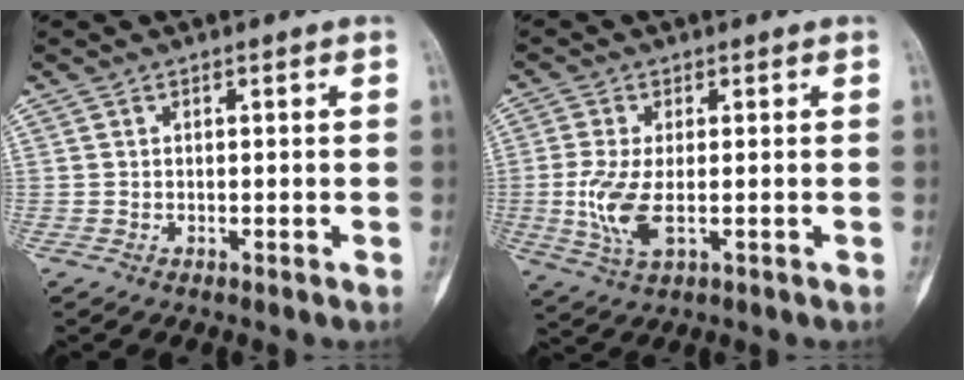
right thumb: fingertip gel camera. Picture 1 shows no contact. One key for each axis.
{"total": 7.8, "fx": -0.9, "fy": 3.2, "fz": 7.0, "tx": -0.168, "ty": -0.012, "tz": -0.016}